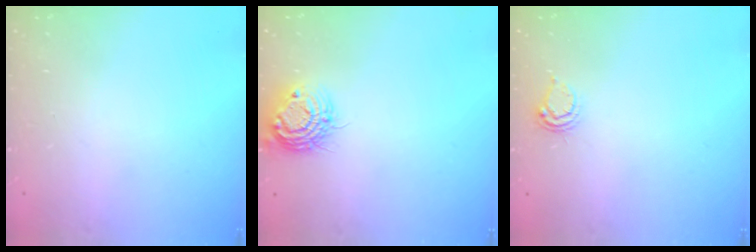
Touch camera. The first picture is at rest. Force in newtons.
{"total": 12.1, "press": 12.0, "slide": 0.9}
{"total": 3.5, "press": 3.4, "slide": 0.4}